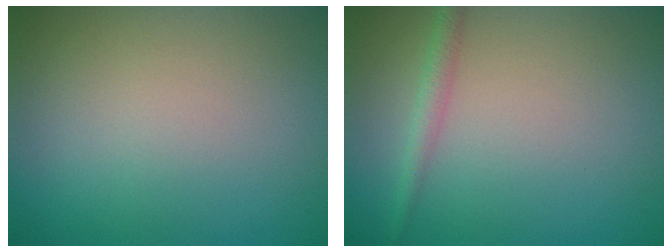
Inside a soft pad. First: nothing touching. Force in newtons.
{"total": 1.7, "press": 1.7, "slide": 0.1}